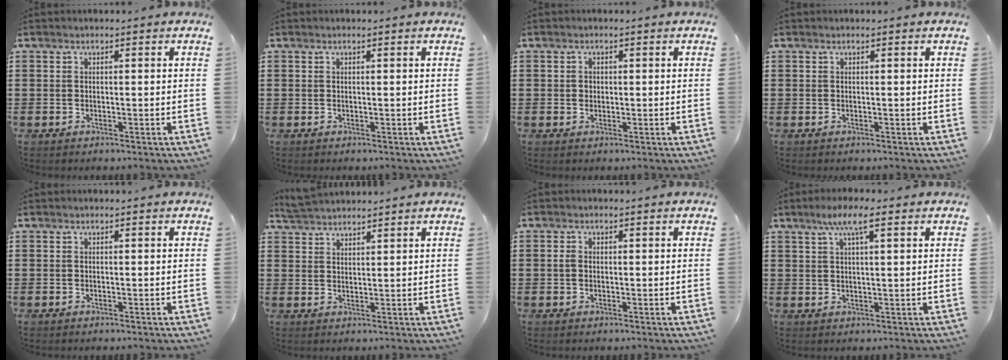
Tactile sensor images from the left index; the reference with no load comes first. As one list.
[{"total": 0.0}, {"total": 0.9, "force": [0.2, 0.9, 0.3], "torque": [-0.008, 0.006, 0.003]}, {"total": 0.0}, {"total": 0.0}, {"total": 3.5, "force": [3.5, 0.3, 0.5], "torque": [-0.021, -0.003, 0.067]}, {"total": 1.3, "force": [0.0, 1.0, 0.8], "torque": [-0.020, 0.006, -0.001]}, {"total": 5.7, "force": [3.1, 1.2, 4.5], "torque": [-0.088, 0.005, 0.051]}]